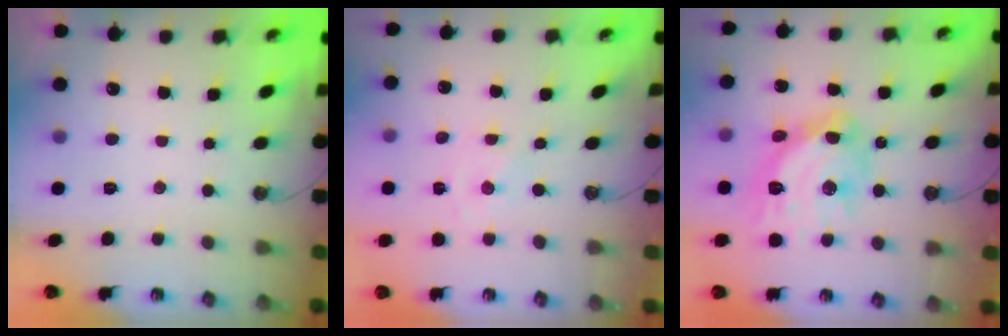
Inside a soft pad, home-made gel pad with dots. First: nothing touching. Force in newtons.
{"total": 0.0}
{"total": 17.2, "press": 17.1, "slide": 1.7}